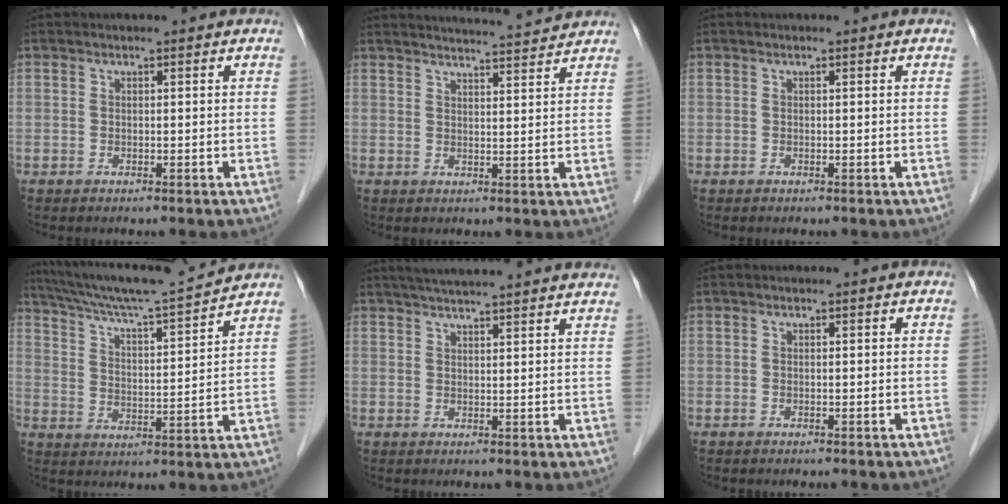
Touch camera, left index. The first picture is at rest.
{"total": 8.4, "force": [8.2, -0.3, 1.9], "torque": [-0.034, 0.011, 0.106]}
{"total": 0.0}
{"total": 14.8, "force": [13.8, -1.5, 4.9], "torque": [-0.098, -0.008, 0.221]}
{"total": 15.2, "force": [13.7, 0.6, 6.5], "torque": [-0.104, 0.032, 0.178]}
{"total": 0.0}